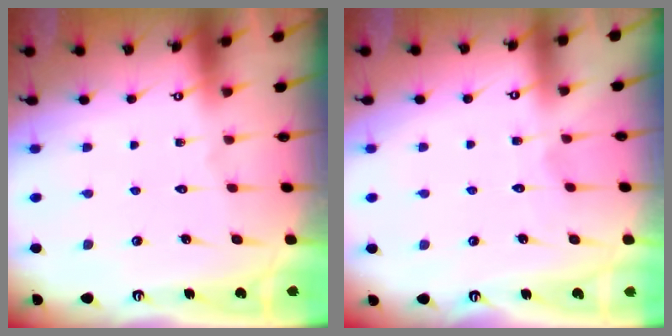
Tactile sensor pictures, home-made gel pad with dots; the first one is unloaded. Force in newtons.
{"total": 2.8, "press": 2.8, "slide": 0.3}